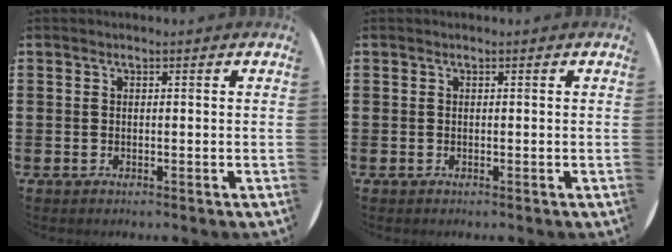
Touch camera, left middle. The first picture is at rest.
{"total": 0.0}